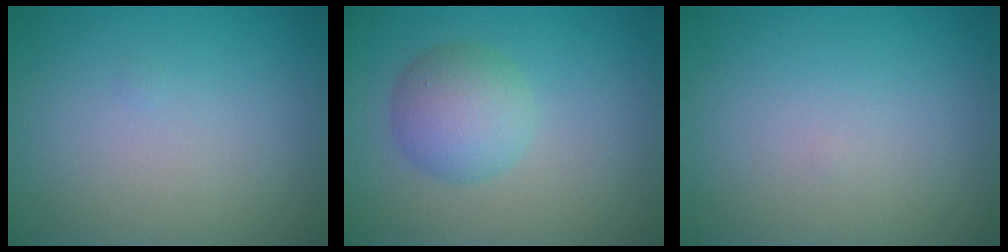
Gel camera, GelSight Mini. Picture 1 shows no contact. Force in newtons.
{"total": 4.0, "press": 4.0, "slide": 0.2}
{"total": 0.0}